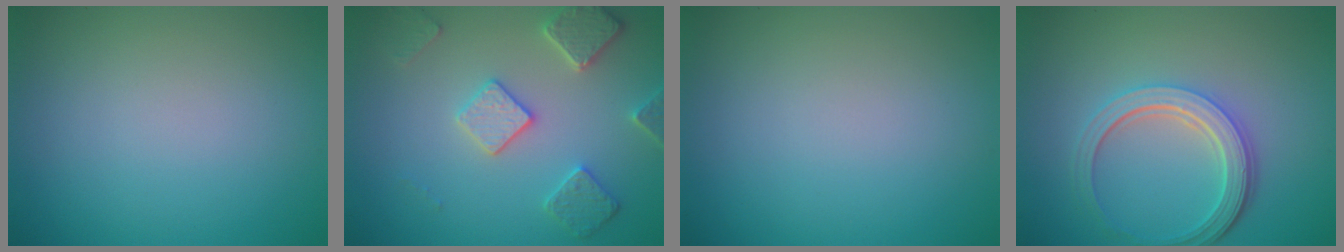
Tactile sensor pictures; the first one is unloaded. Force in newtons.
{"total": 4.0, "press": 3.5, "slide": 1.9}
{"total": 0.0}
{"total": 4.8, "press": 3.7, "slide": 3.1}